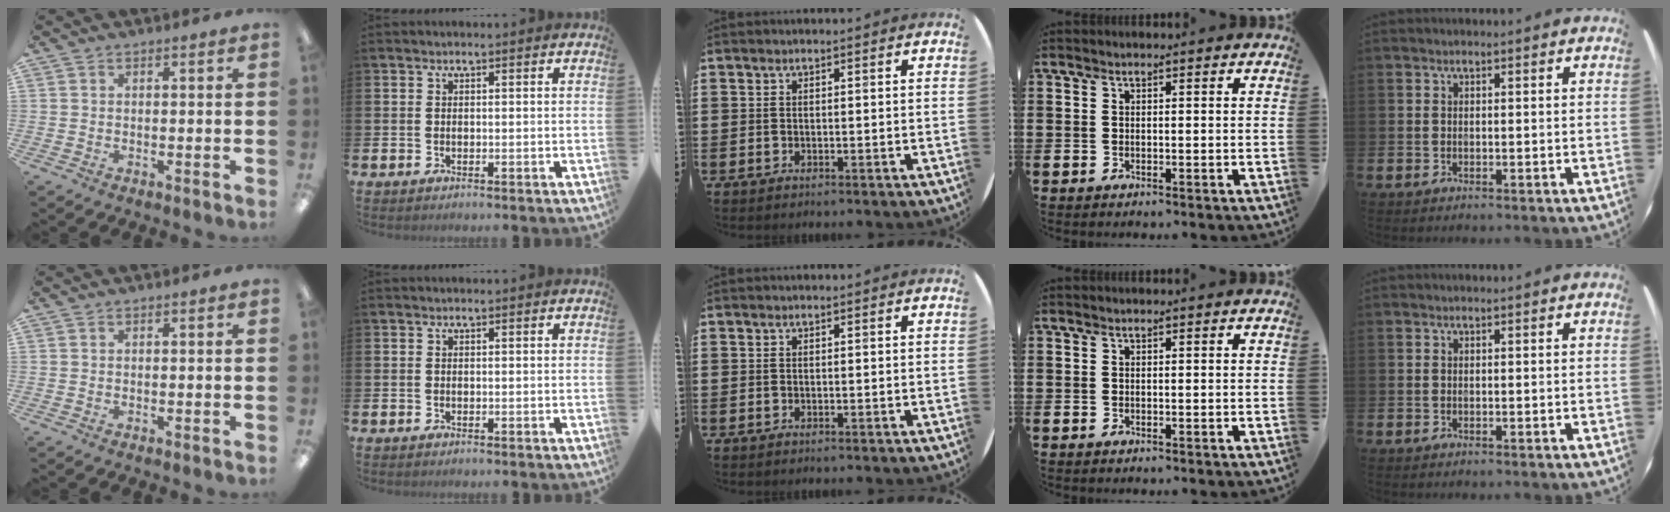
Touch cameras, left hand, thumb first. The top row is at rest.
{}